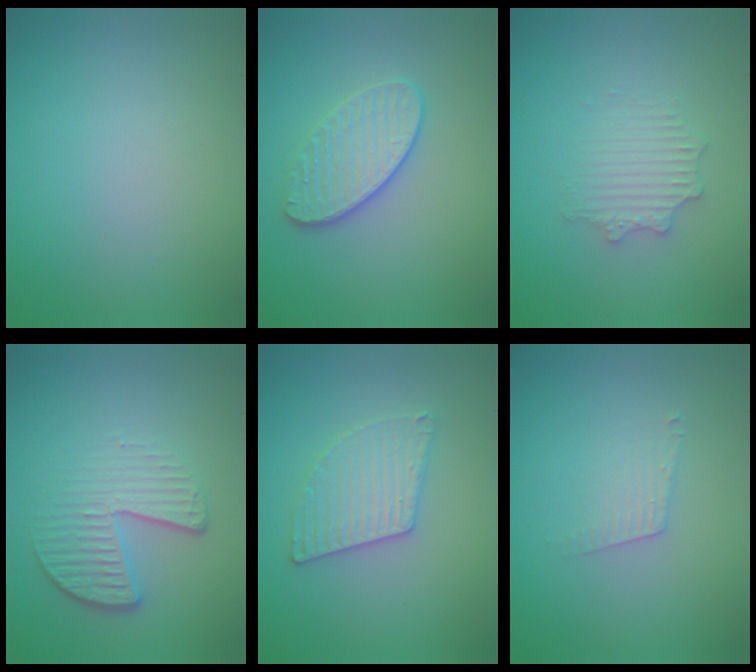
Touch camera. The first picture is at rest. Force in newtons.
{"total": 3.5, "press": 3.3, "slide": 1.3}
{"total": 2.6, "press": 2.6, "slide": 0.4}
{"total": 4.4, "press": 2.9, "slide": 3.3}
{"total": 3.0, "press": 3.0, "slide": 0.2}
{"total": 1.7, "press": 1.7, "slide": 0.0}